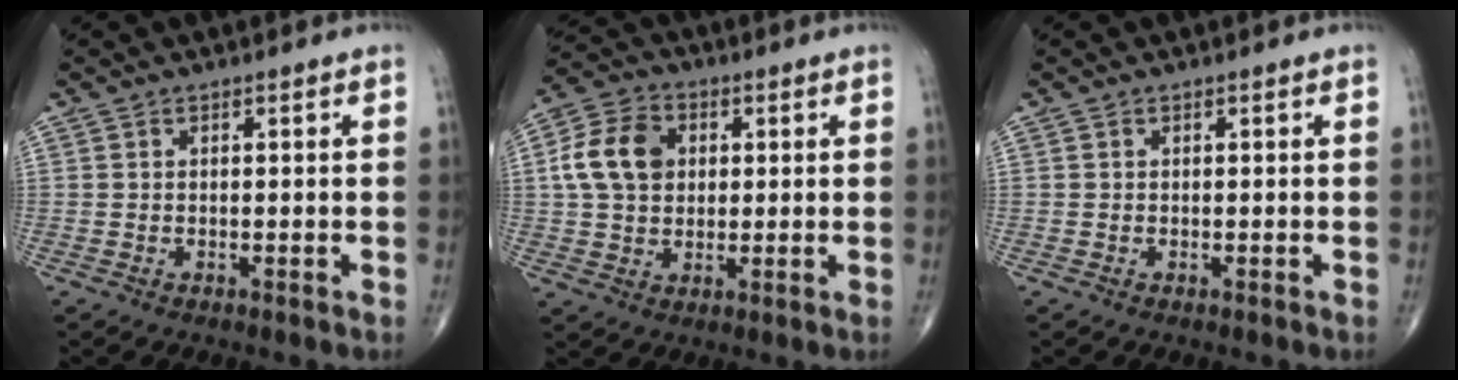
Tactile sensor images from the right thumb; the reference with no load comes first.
{"total": 11.1, "force": [1.9, 8.3, 7.1], "torque": [-0.118, 0.010, 0.029]}
{"total": 0.0}